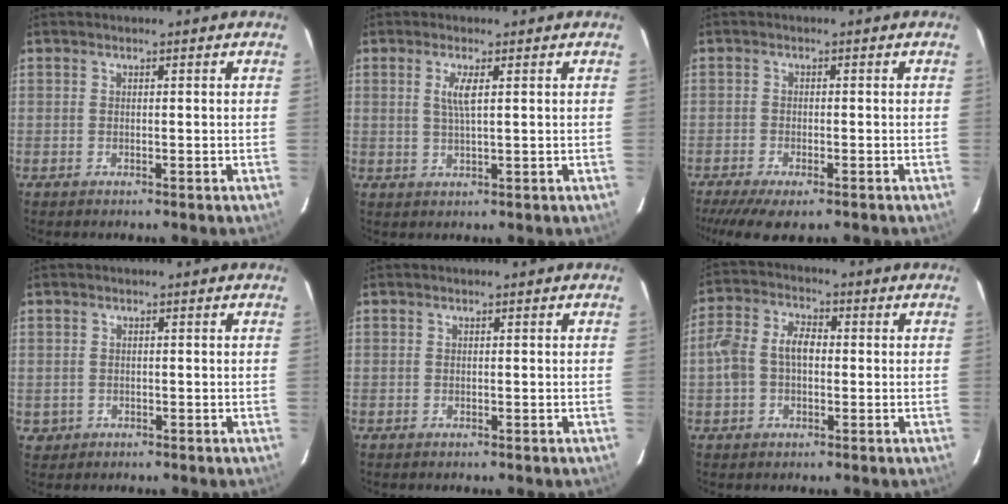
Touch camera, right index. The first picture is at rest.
{"total": 3.1, "force": [1.0, 0.2, 2.9], "torque": [-0.058, -0.001, 0.017]}
{"total": 9.2, "force": [-6.8, 2.6, 5.6], "torque": [-0.129, -0.032, -0.114]}
{"total": 2.1, "force": [-0.3, 2.1, 0.2], "torque": [-0.005, 0.002, 0.000]}
{"total": 0.0}
{"total": 7.4, "force": [-0.4, 4.9, 5.5], "torque": [-0.119, 0.021, -0.008]}